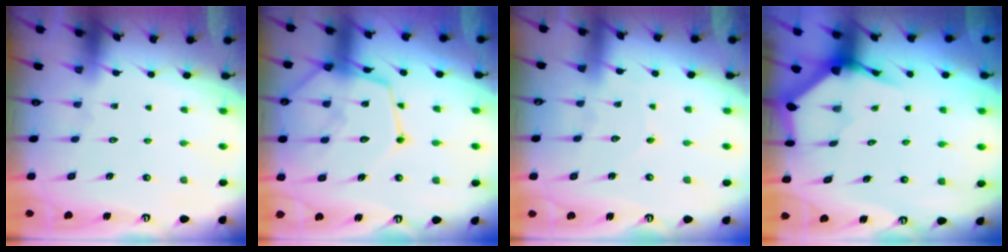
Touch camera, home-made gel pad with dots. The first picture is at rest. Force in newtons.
{"total": 16.7, "press": 16.7, "slide": 1.7}
{"total": 3.5, "press": 3.4, "slide": 0.3}
{"total": 4.0, "press": 3.9, "slide": 0.5}